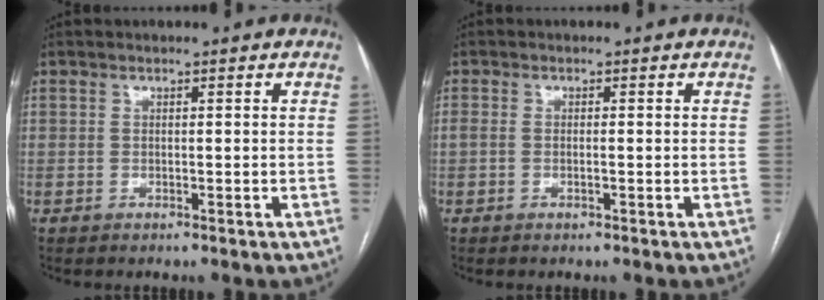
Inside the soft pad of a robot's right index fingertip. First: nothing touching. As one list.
[{"total": 1.2, "force": [-0.3, 0.4, 1.1], "torque": [-0.027, 0.006, -0.003]}]